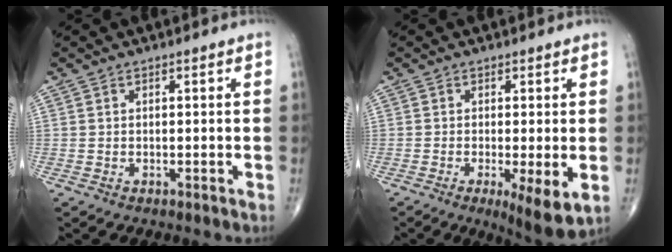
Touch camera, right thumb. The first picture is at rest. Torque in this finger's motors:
{"motor_torque": [-0.10, 0.34, 0.05, -0.06, 0.00]}